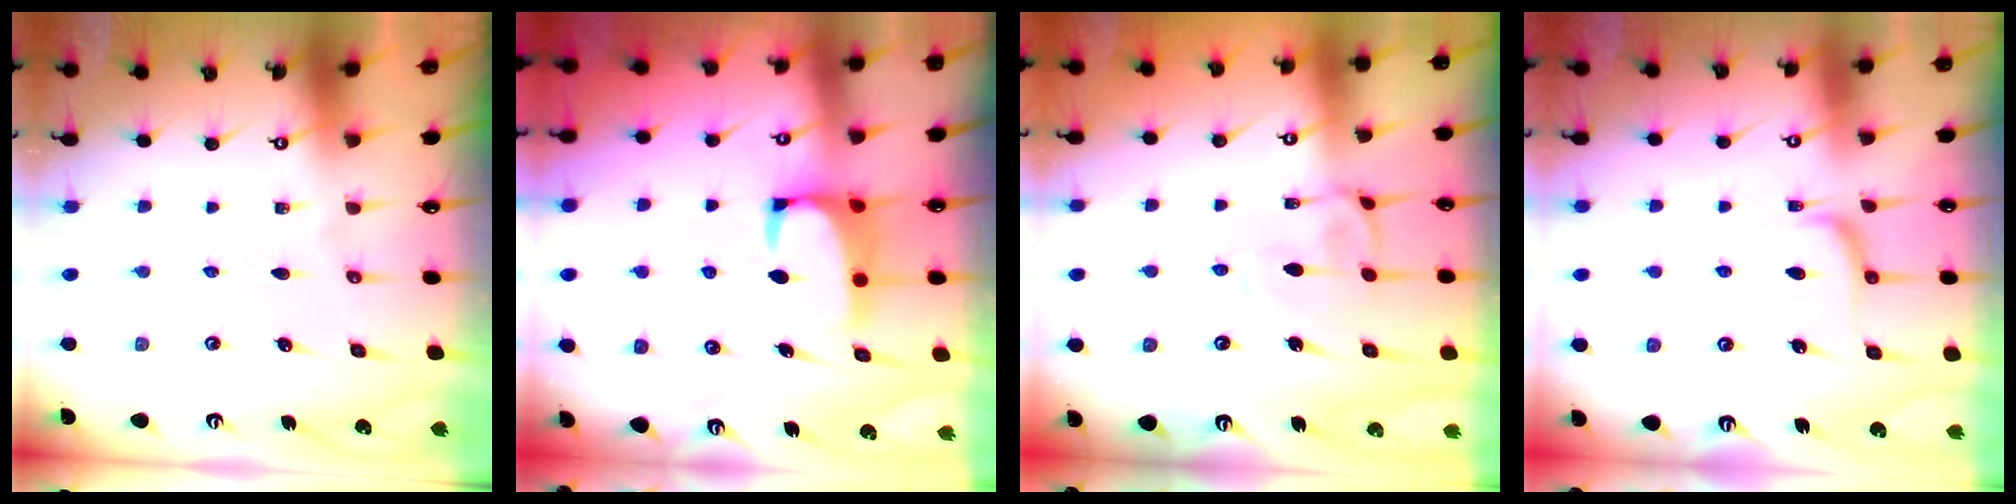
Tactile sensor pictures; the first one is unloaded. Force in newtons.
{"total": 4.7, "press": 4.5, "slide": 1.2}
{"total": 1.0, "press": 0.8, "slide": 0.6}
{"total": 2.9, "press": 2.8, "slide": 1.0}